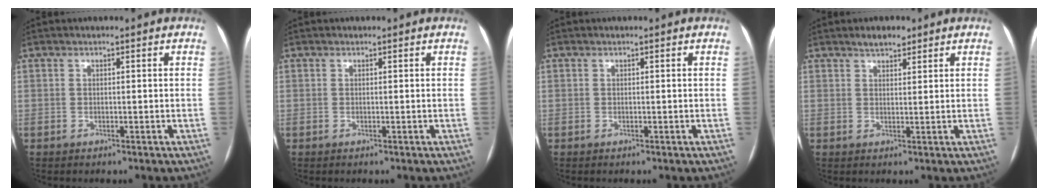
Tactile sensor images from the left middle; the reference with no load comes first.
{"total": 0.0}
{"total": 0.6, "force": [-0.4, -0.3, -0.2], "torque": [0.006, -0.006, -0.008]}
{"total": 2.7, "force": [2.2, 1.1, 1.2], "torque": [-0.022, 0.008, 0.033]}